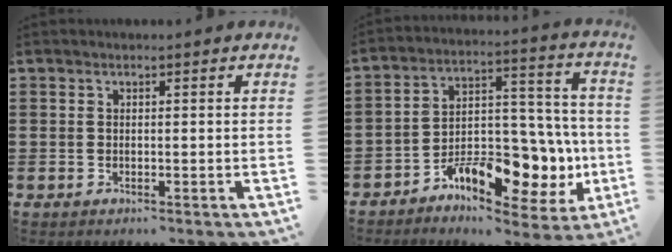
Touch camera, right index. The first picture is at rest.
{"total": 11.4, "force": [-6.1, 6.4, 7.2], "torque": [-0.108, 0.016, -0.103]}